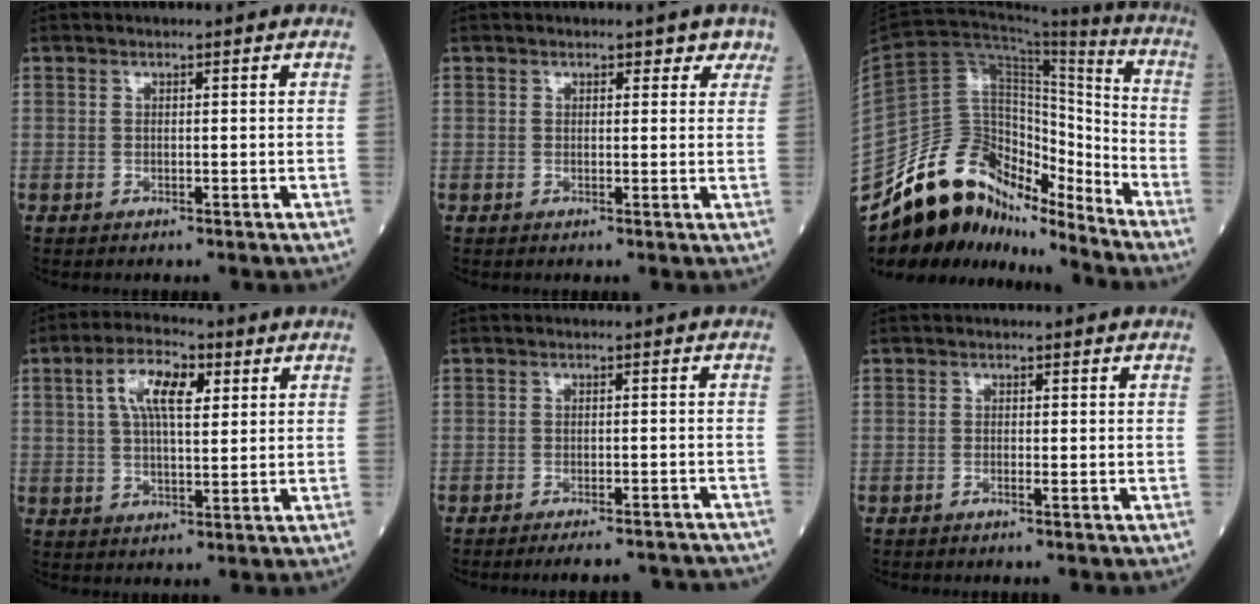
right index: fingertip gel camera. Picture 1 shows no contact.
{"total": 2.3, "force": [1.6, 1.5, 0.6], "torque": [0.015, -0.005, 0.008]}
{"total": 21.3, "force": [-17.2, 7.7, 10.0], "torque": [-0.180, 0.037, -0.289]}
{"total": 8.4, "force": [2.8, 3.1, 7.2], "torque": [-0.139, 0.017, 0.049]}
{"total": 10.5, "force": [-10.0, 1.6, 2.9], "torque": [-0.022, 0.006, -0.113]}
{"total": 0.6, "force": [-0.5, -0.1, 0.4], "torque": [-0.006, 0.001, -0.009]}